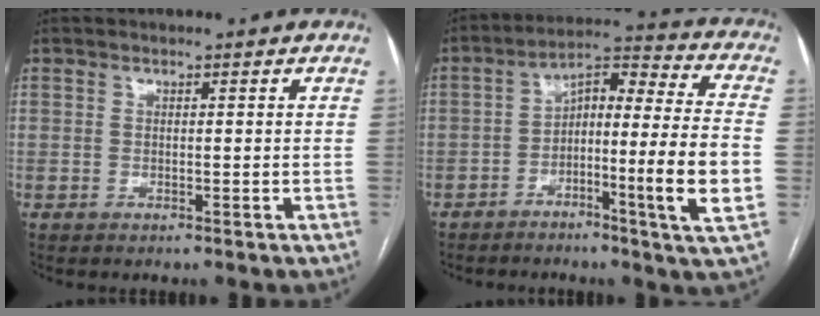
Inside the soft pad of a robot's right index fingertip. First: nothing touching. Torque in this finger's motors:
{"motor_torque": [1.95, -0.18, 0.70, 0.15]}